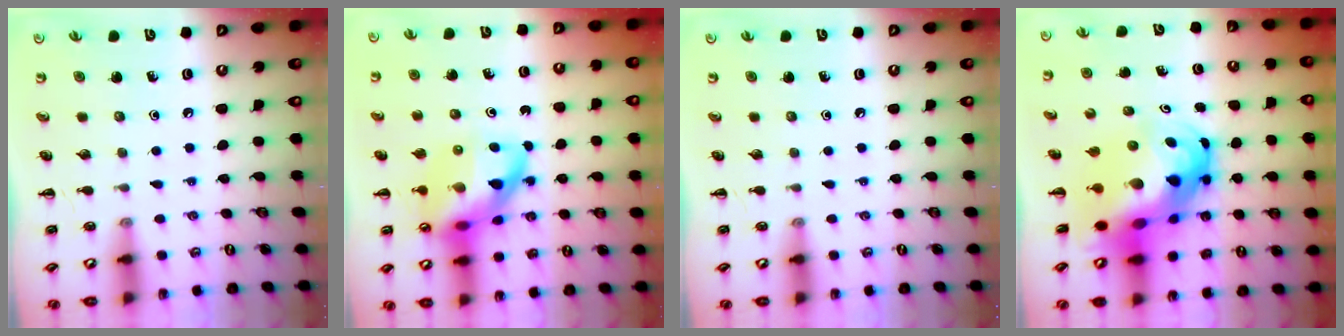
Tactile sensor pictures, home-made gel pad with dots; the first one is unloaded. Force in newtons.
{"total": 16.7, "press": 16.3, "slide": 3.8}
{"total": 0.0}
{"total": 13.4, "press": 12.9, "slide": 3.5}